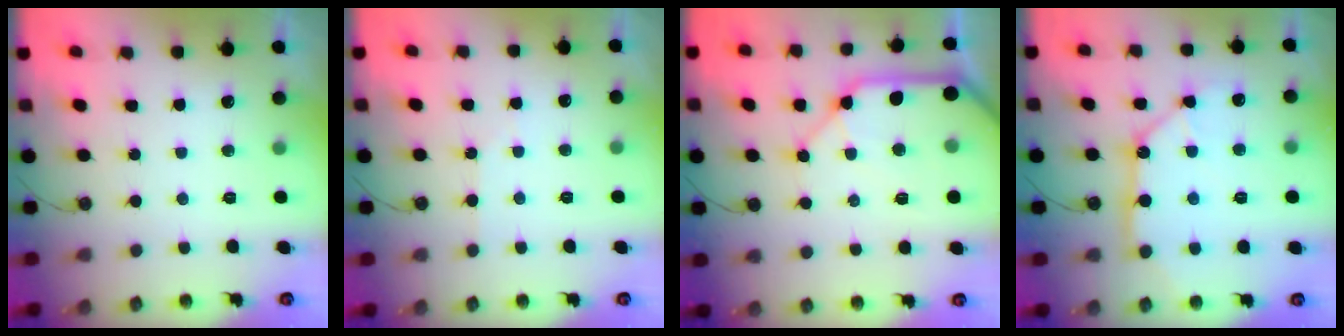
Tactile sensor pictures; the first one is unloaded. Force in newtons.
{"total": 2.4, "press": 2.4, "slide": 0.4}
{"total": 16.2, "press": 16.1, "slide": 2.5}
{"total": 11.1, "press": 11.0, "slide": 1.4}